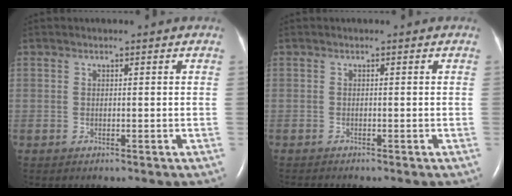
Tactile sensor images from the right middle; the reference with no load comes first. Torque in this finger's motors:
{"motor_torque": [0.59, -0.76, 0.05, 0.03]}